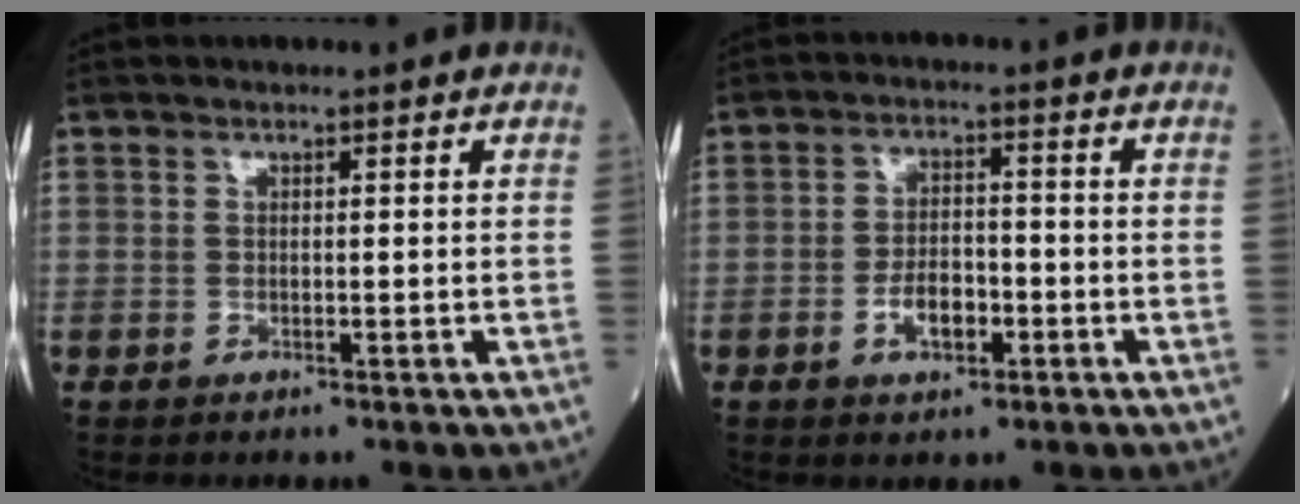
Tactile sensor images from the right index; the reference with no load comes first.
{"total": 4.9, "force": [-1.9, 2.3, 3.8], "torque": [-0.071, 0.005, -0.033]}